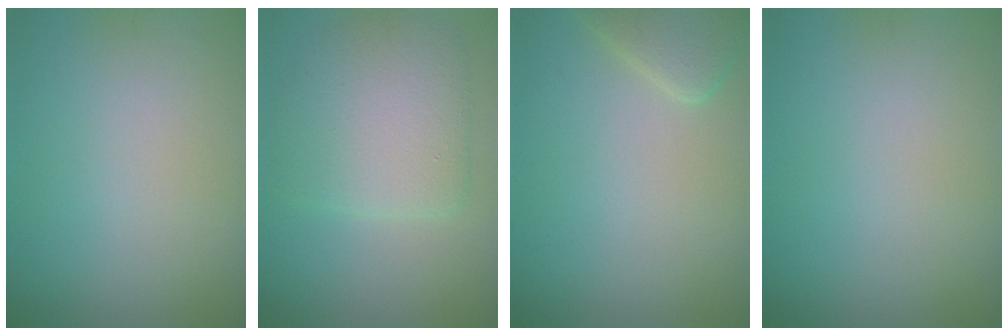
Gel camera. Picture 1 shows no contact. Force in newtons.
{"total": 5.7, "press": 5.7, "slide": 0.2}
{"total": 2.8, "press": 2.8, "slide": 0.2}
{"total": 0.0}